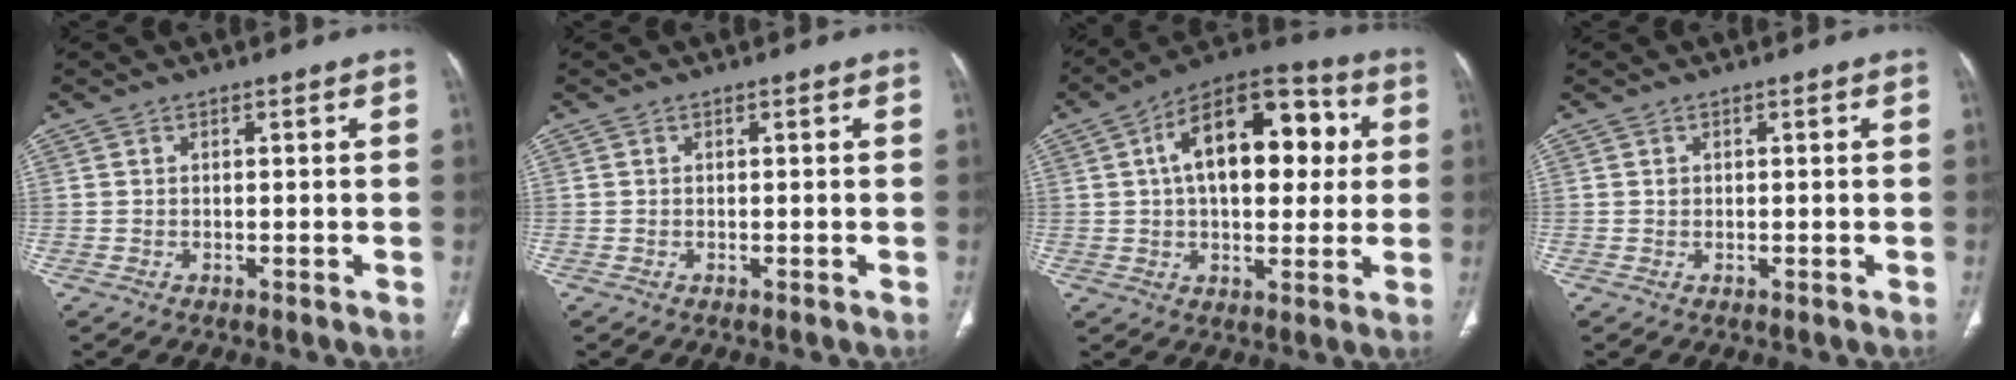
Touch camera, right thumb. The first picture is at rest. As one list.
[{"total": 0.0}, {"total": 20.0, "force": [4.0, 10.9, 16.3], "torque": [-0.215, 0.024, 0.052]}, {"total": 0.5, "force": [0.1, 0.5, 0.2], "torque": [-0.001, 0.002, 0.003]}]